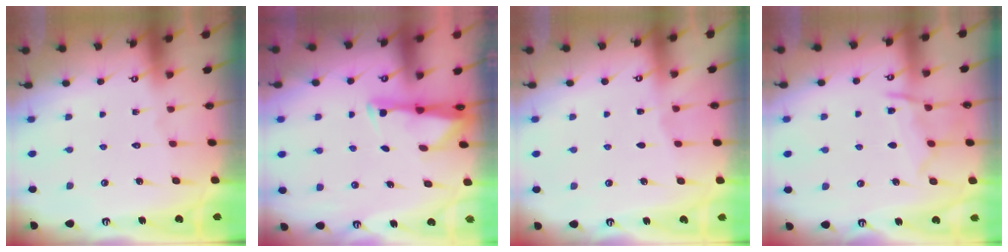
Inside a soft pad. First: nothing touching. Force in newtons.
{"total": 2.9, "press": 2.9, "slide": 0.4}
{"total": 1.5, "press": 1.4, "slide": 0.2}
{"total": 9.7, "press": 9.6, "slide": 1.0}